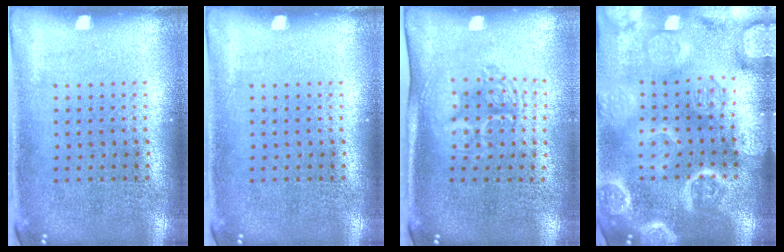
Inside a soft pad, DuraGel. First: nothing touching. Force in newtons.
{"total": 0.0}
{"total": 1.7, "press": 1.4, "slide": 1.0}
{"total": 6.0, "press": 6.0, "slide": 0.9}